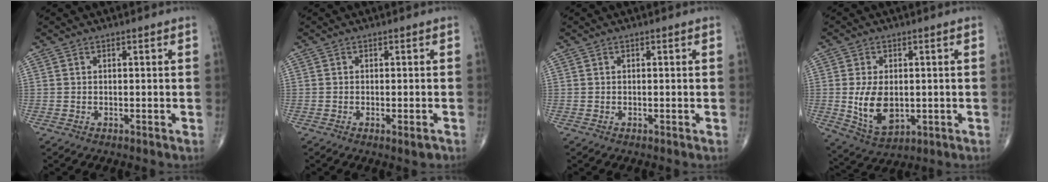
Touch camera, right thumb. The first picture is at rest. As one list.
[{"total": 1.8, "force": [-0.9, 0.5, 1.5], "torque": [-0.019, -0.002, -0.011]}, {"total": 0.0}, {"total": 9.5, "force": [-0.5, 6.0, 7.4], "torque": [-0.121, -0.012, 0.005]}]